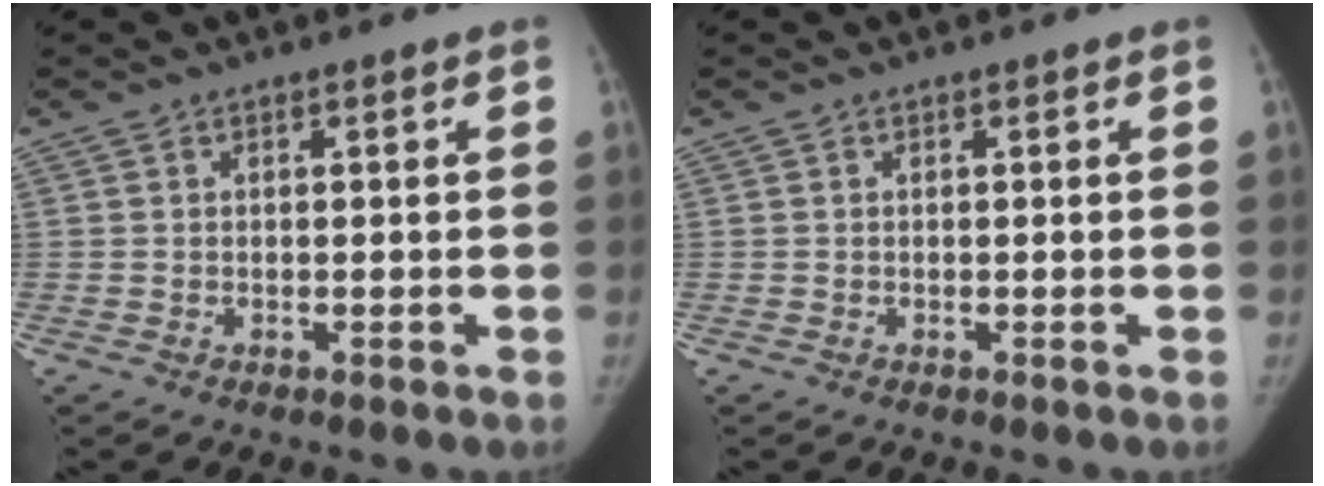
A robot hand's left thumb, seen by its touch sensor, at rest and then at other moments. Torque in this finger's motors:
{"motor_torque": [-0.18, -0.02, -0.30, 0.13, -0.03]}